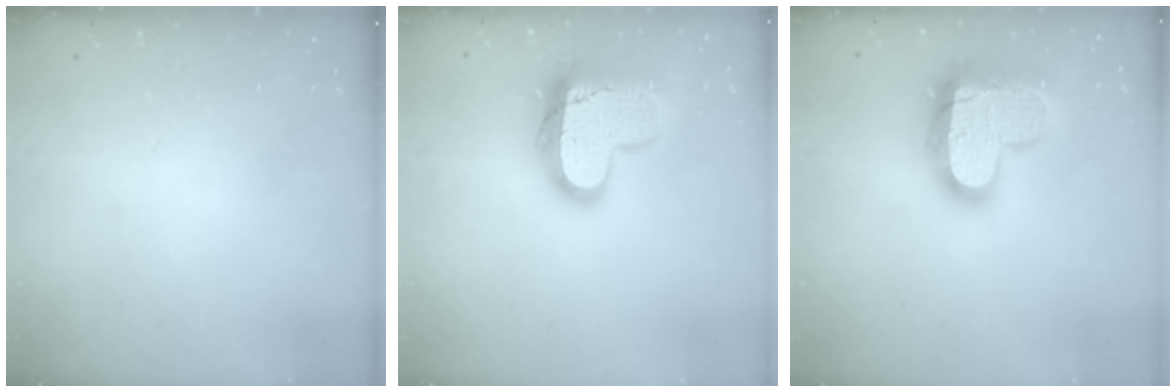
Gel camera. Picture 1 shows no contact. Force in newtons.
{"total": 19.0, "press": 19.0, "slide": 1.5}
{"total": 23.7, "press": 23.7, "slide": 1.6}